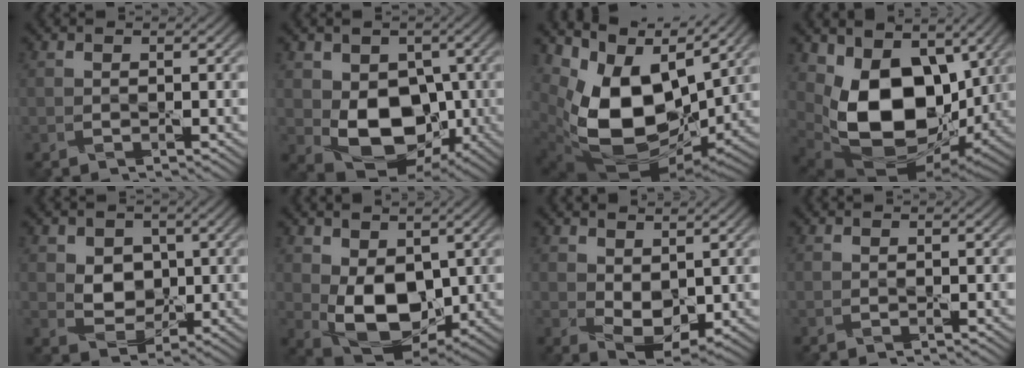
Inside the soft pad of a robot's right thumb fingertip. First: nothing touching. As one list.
[{"total": 10.5, "force": [-1.2, 7.6, 7.2], "torque": [-0.125, -0.026, -0.019]}, {"total": 14.6, "force": [2.2, 9.8, 10.6], "torque": [-0.207, -0.025, 0.050]}, {"total": 15.4, "force": [1.9, 10.2, 11.4], "torque": [-0.224, -0.032, 0.049]}, {"total": 4.8, "force": [1.0, 3.8, 2.7], "torque": [-0.063, -0.009, 0.012]}, {"total": 9.5, "force": [0.4, 6.2, 7.2], "torque": [-0.152, -0.018, 0.015]}, {"total": 5.3, "force": [1.1, 3.3, 4.0], "torque": [-0.086, -0.011, 0.025]}, {"total": 0.0}]